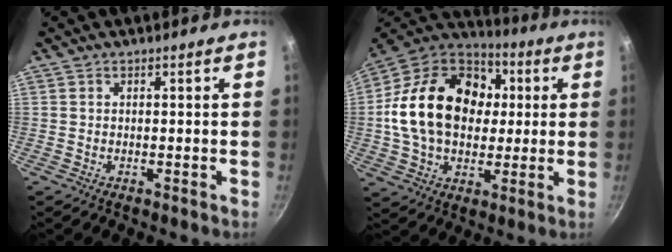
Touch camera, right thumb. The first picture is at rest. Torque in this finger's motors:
{"motor_torque": [-0.67, 1.71, 1.43, -0.15, 0.35]}